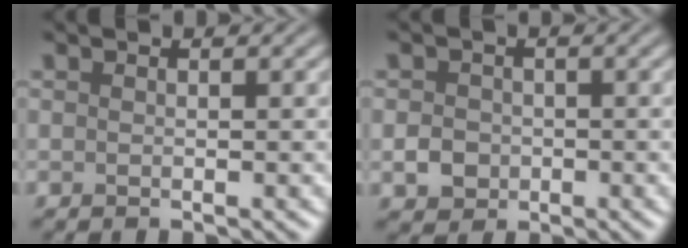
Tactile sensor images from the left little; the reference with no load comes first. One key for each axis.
{"total": 2.2, "fx": -0.5, "fy": 1.9, "fz": 0.8, "tx": -0.011, "ty": -0.002, "tz": -0.014}